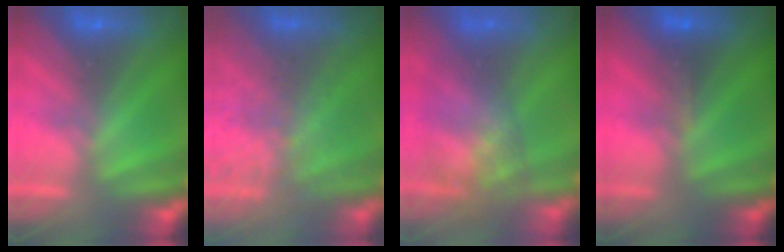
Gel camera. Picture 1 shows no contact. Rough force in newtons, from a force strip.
{"total": 9.0}
{"total": 5.9}
{"total": 3.4}